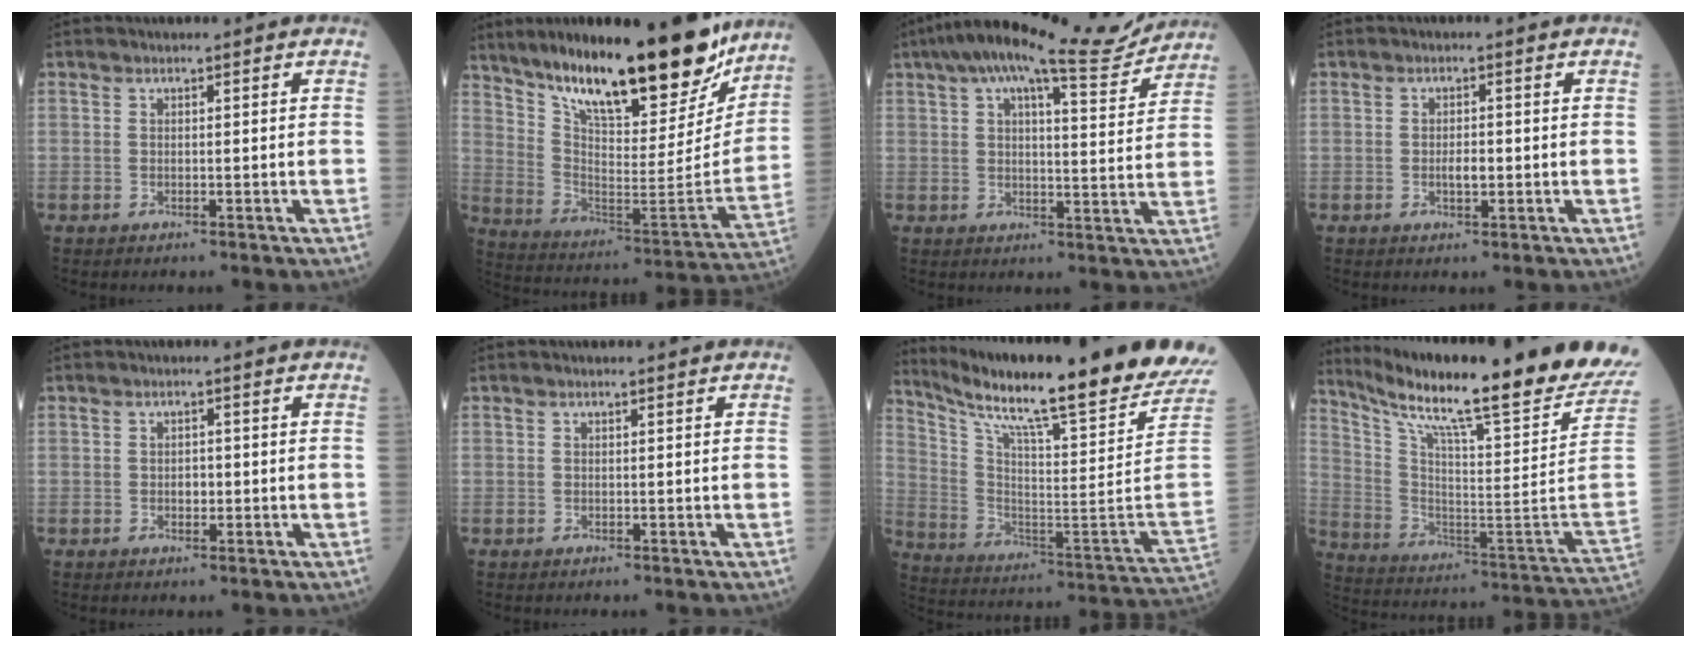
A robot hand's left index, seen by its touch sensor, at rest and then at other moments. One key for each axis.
{"total": 26.0, "fx": 20.3, "fy": 5.4, "fz": 15.3, "tx": -0.250, "ty": -0.028, "tz": 0.313}
{"total": 14.6, "fx": 12.7, "fy": 1.7, "fz": 7.0, "tx": -0.119, "ty": 0.015, "tz": 0.175}
{"total": 2.0, "fx": -0.3, "fy": 0.7, "fz": 1.8, "tx": -0.033, "ty": 0.001, "tz": -0.005}
{"total": 1.4, "fx": -0.2, "fy": 0.9, "fz": 1.0, "tx": -0.016, "ty": 0.002, "tz": -0.001}
{"total": 0.0}
{"total": 27.6, "fx": 22.5, "fy": -1.5, "fz": 15.8, "tx": -0.283, "ty": -0.084, "tz": 0.334}
{"total": 29.0, "fx": 23.9, "fy": -1.2, "fz": 16.4, "tx": -0.290, "ty": -0.094, "tz": 0.345}